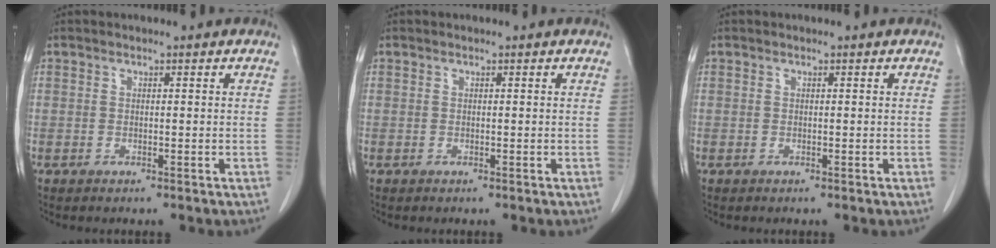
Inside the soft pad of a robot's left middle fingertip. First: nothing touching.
{"total": 0.0}
{"total": 0.0}